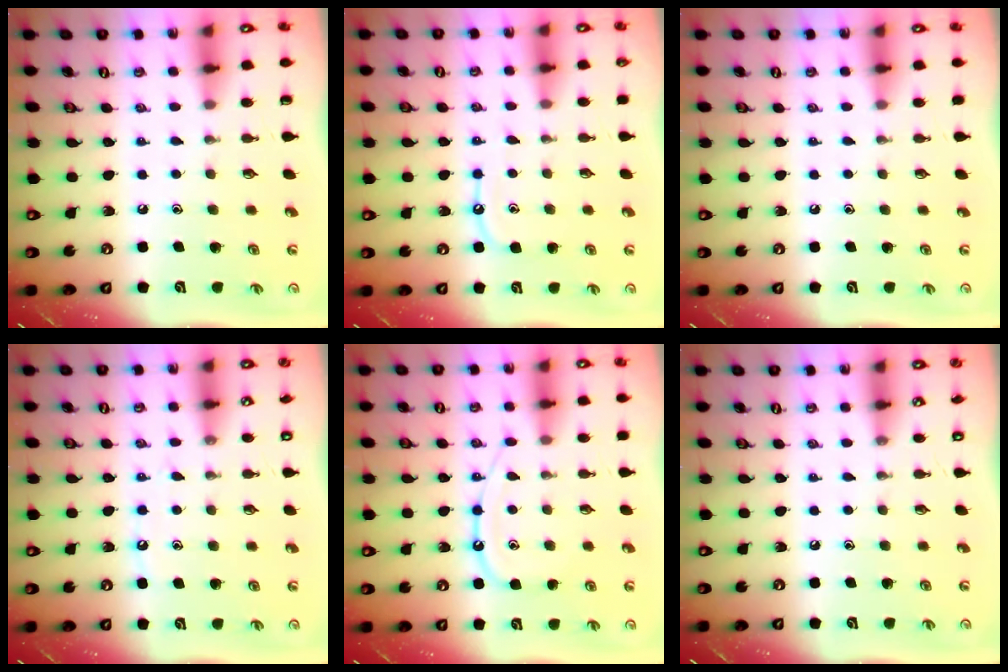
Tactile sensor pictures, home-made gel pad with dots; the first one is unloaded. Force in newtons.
{"total": 7.5, "press": 7.5, "slide": 0.7}
{"total": 0.0}
{"total": 7.7, "press": 7.7, "slide": 0.4}
{"total": 11.7, "press": 11.6, "slide": 1.1}
{"total": 0.0}